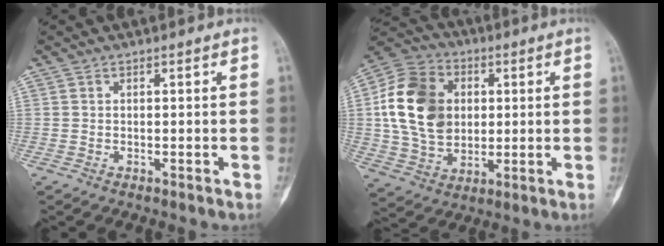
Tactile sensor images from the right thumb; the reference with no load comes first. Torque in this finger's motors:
{"motor_torque": [0.23, 1.97, 0.52, -0.52, 0.32]}